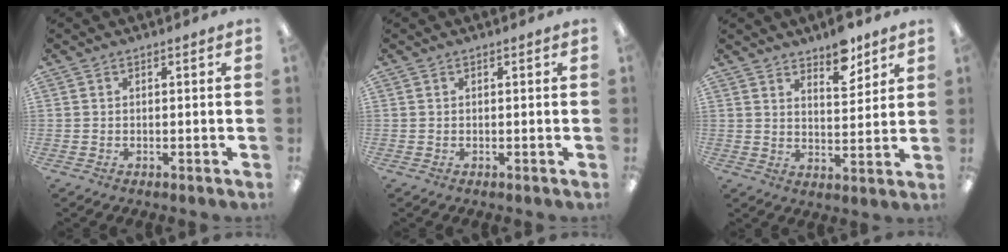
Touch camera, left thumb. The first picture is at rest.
{"total": 0.0}
{"total": 7.2, "force": [6.0, 2.6, 3.0], "torque": [-0.027, -0.040, 0.102]}